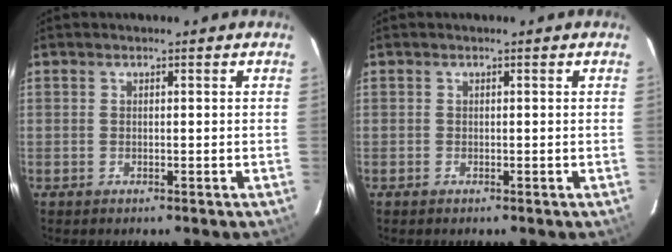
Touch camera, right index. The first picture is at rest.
{"total": 0.0}